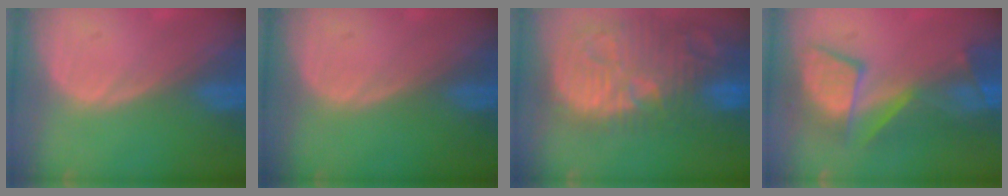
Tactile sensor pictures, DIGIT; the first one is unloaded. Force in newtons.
{"total": 0.0}
{"total": 15.0, "press": 13.0, "slide": 7.4}
{"total": 9.1, "press": 9.0, "slide": 1.2}